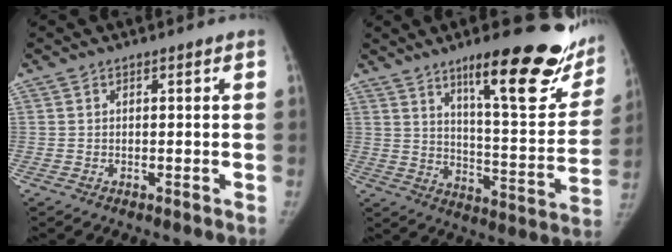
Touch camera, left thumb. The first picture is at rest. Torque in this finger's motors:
{"motor_torque": [1.02, -0.57, 1.49, -1.28, 0.38]}